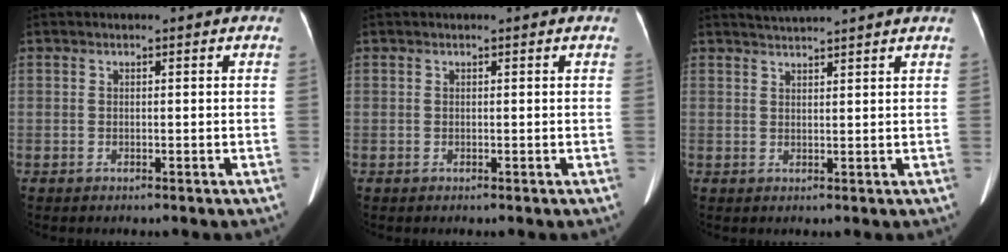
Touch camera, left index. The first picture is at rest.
{"total": 0.0}
{"total": 4.1, "force": [3.8, -1.0, 1.1], "torque": [-0.017, 0.019, 0.059]}